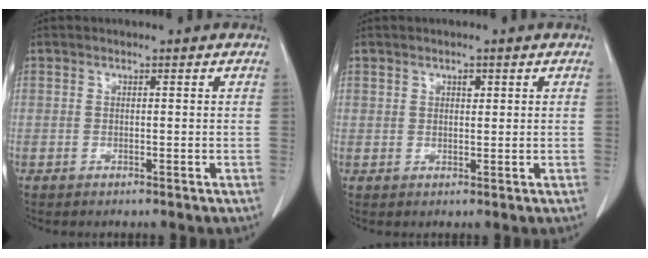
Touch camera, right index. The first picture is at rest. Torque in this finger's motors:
{"motor_torque": [0.00, 0.00, 0.00, 0.00]}